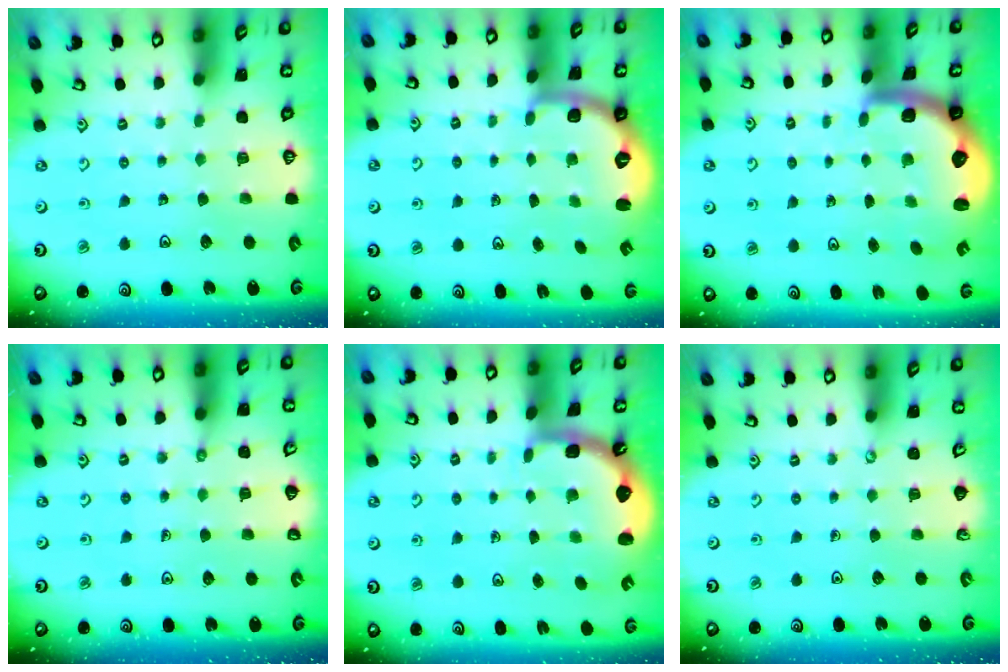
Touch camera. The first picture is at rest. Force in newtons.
{"total": 2.7, "press": 1.7, "slide": 2.0}
{"total": 2.9, "press": 2.6, "slide": 1.4}
{"total": 1.7, "press": 1.7, "slide": 0.2}
{"total": 2.5, "press": 1.6, "slide": 1.9}
{"total": 0.0}